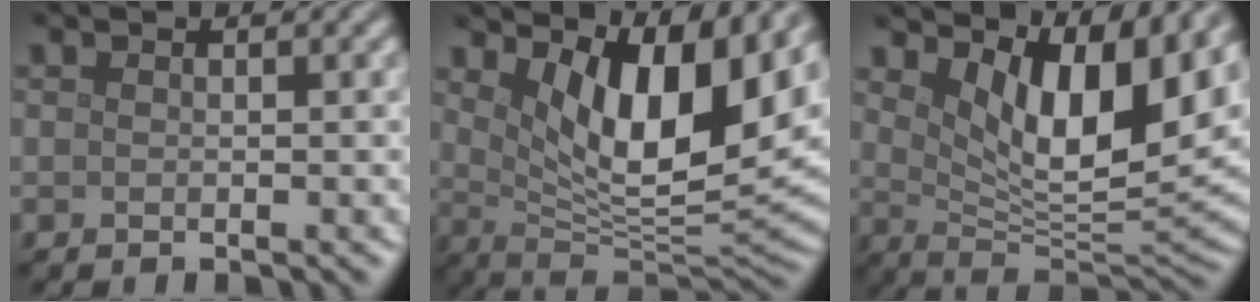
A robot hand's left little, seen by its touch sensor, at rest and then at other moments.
{"total": 10.2, "force": [3.7, 4.2, 8.6], "torque": [-0.136, -0.016, 0.062]}
{"total": 9.5, "force": [4.0, 3.9, 7.7], "torque": [-0.123, -0.016, 0.069]}